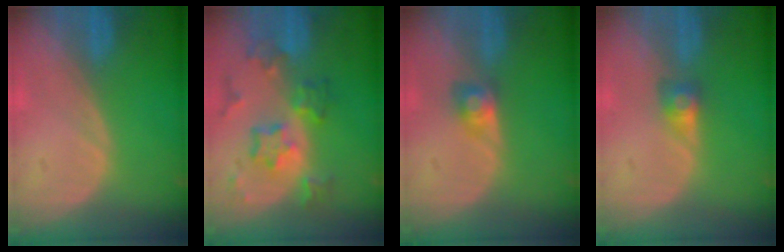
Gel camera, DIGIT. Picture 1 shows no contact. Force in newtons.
{"total": 8.4, "press": 7.4, "slide": 4.0}
{"total": 2.6, "press": 2.5, "slide": 0.7}
{"total": 2.8, "press": 2.4, "slide": 1.5}